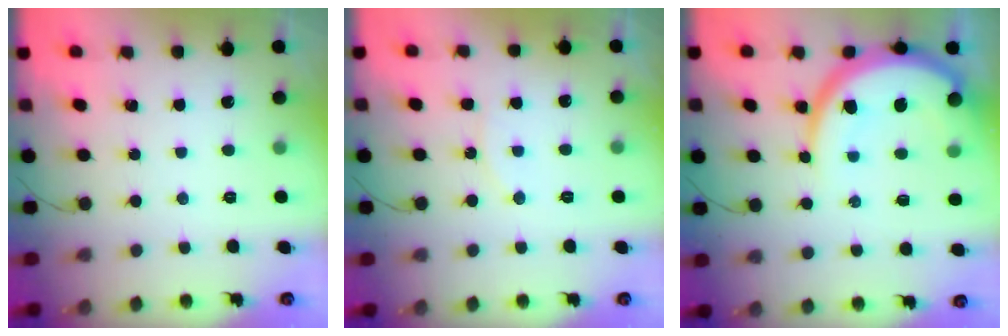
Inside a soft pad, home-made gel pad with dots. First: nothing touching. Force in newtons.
{"total": 5.9, "press": 5.9, "slide": 0.4}
{"total": 14.6, "press": 14.5, "slide": 1.6}